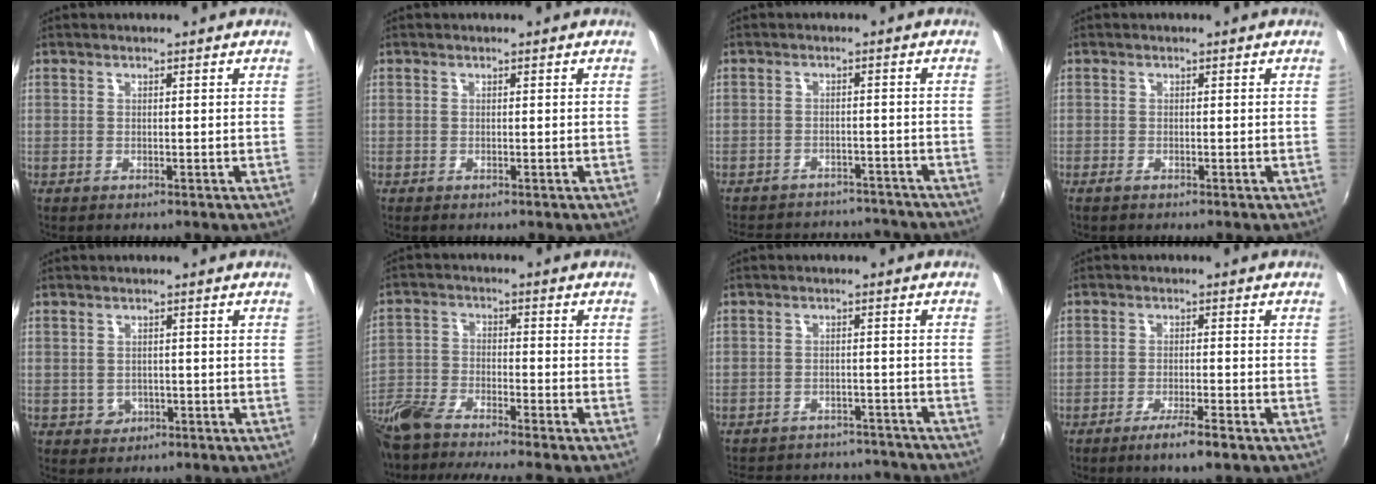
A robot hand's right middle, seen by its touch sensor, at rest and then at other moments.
{"total": 0.0}
{"total": 15.8, "force": [-13.8, 5.8, 4.9], "torque": [-0.115, 0.027, -0.174]}
{"total": 1.0, "force": [-0.8, 0.0, 0.6], "torque": [-0.012, -0.003, -0.018]}
{"total": 2.6, "force": [-0.7, 2.4, 0.6], "torque": [-0.014, 0.000, -0.006]}
{"total": 14.7, "force": [-12.7, 1.6, 7.4], "torque": [-0.172, -0.033, -0.235]}
{"total": 18.6, "force": [-16.4, 6.6, 5.8], "torque": [-0.130, 0.031, -0.202]}
{"total": 4.7, "force": [-3.2, -0.1, 3.4], "torque": [-0.076, -0.005, -0.056]}